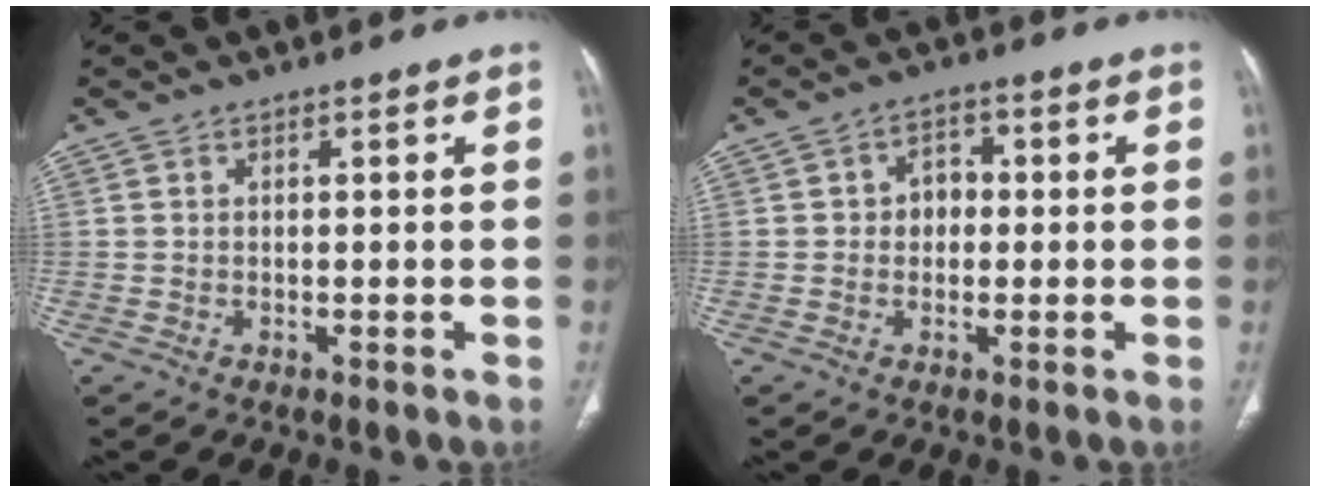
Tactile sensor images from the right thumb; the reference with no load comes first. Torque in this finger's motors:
{"motor_torque": [-0.37, 0.01, -0.06, 0.11, 0.10]}